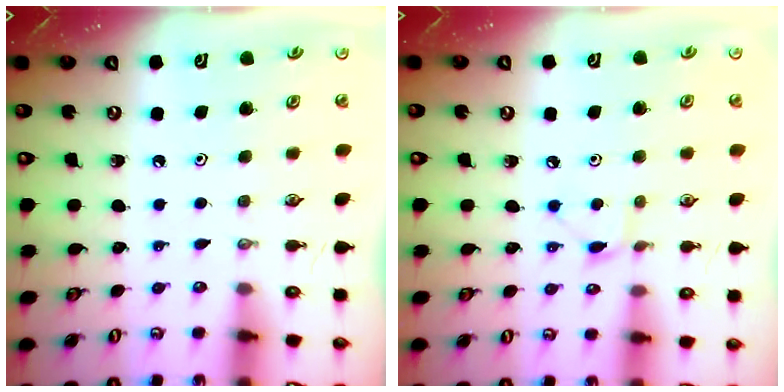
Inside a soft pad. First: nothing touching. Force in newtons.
{"total": 4.7, "press": 4.6, "slide": 0.6}